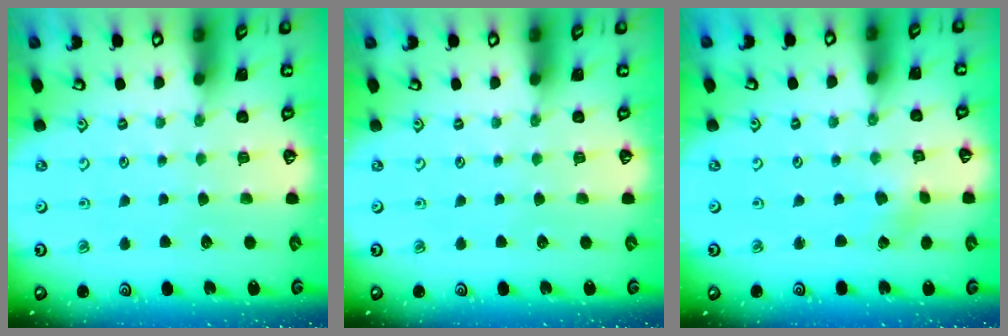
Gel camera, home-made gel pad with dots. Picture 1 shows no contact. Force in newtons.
{"total": 0.0}
{"total": 0.8, "press": 0.8, "slide": 0.1}